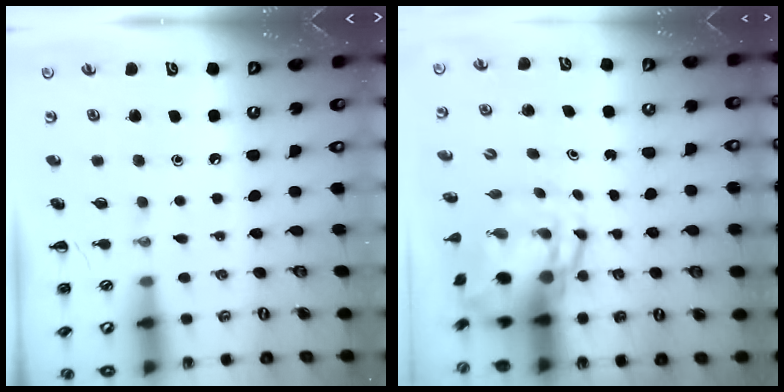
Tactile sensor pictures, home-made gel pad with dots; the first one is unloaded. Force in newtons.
{"total": 7.6, "press": 7.4, "slide": 1.3}